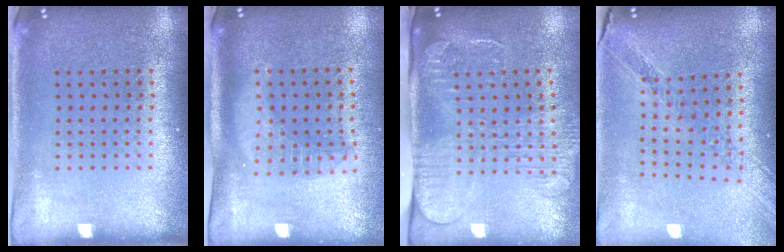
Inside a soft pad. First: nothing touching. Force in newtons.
{"total": 1.8, "press": 1.6, "slide": 1.0}
{"total": 2.7, "press": 2.0, "slide": 1.7}
{"total": 1.0, "press": 1.0, "slide": 0.0}